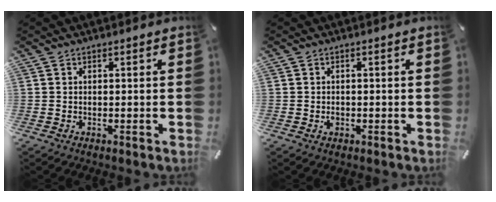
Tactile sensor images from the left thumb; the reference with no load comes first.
{"total": 1.2, "force": [-0.2, 1.0, 0.7], "torque": [-0.014, 0.003, -0.006]}